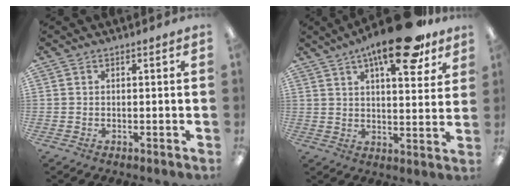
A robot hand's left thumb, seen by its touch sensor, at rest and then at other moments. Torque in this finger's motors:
{"motor_torque": [0.42, 0.72, 1.77, -1.00, 0.38]}